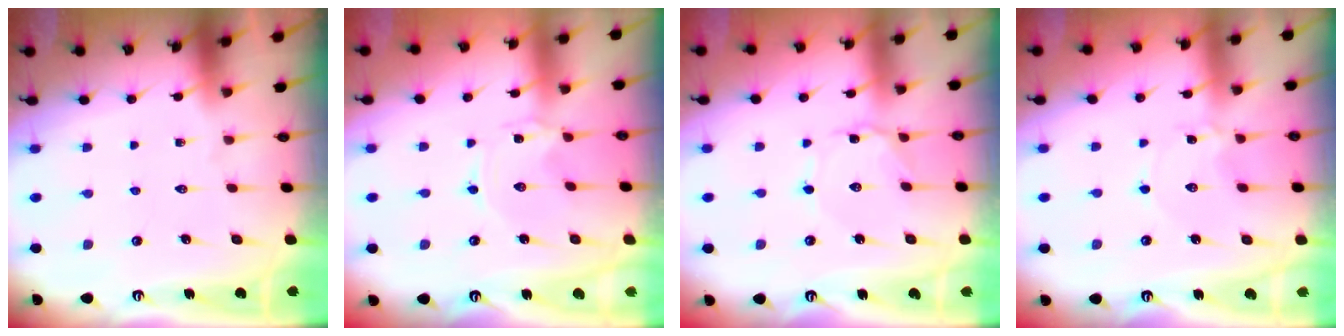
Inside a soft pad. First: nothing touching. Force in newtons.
{"total": 0.0}
{"total": 1.8, "press": 1.7, "slide": 0.2}
{"total": 1.4, "press": 1.4, "slide": 0.1}